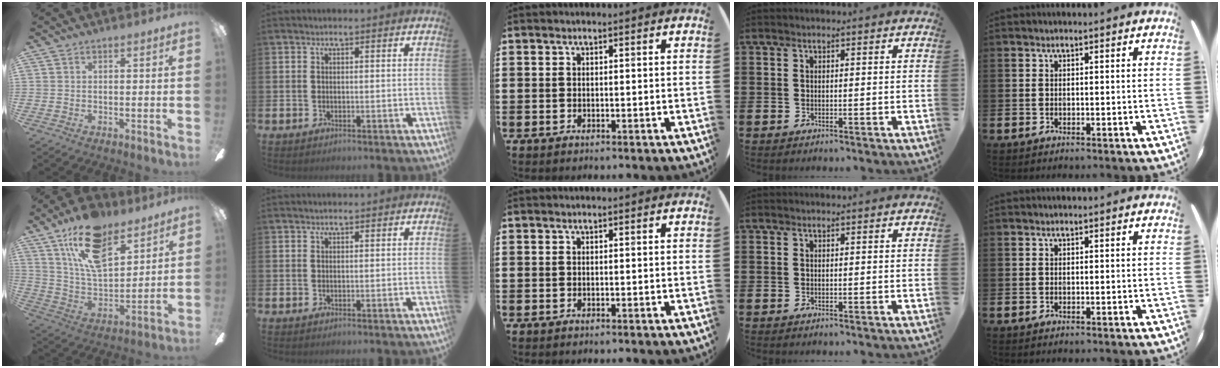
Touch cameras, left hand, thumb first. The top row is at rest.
{"thumb": {"total": 18.8, "force": [12.1, 8.9, 11.3], "torque": [-0.198, -0.048, 0.214]}, "index": {"total": 0.7, "force": [0.7, 0.1, 0.0], "torque": [0.007, -0.002, 0.011]}}